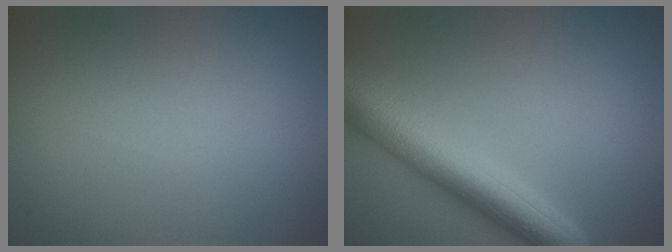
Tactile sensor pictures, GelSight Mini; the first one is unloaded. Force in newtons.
{"total": 7.7, "press": 7.7, "slide": 0.2}